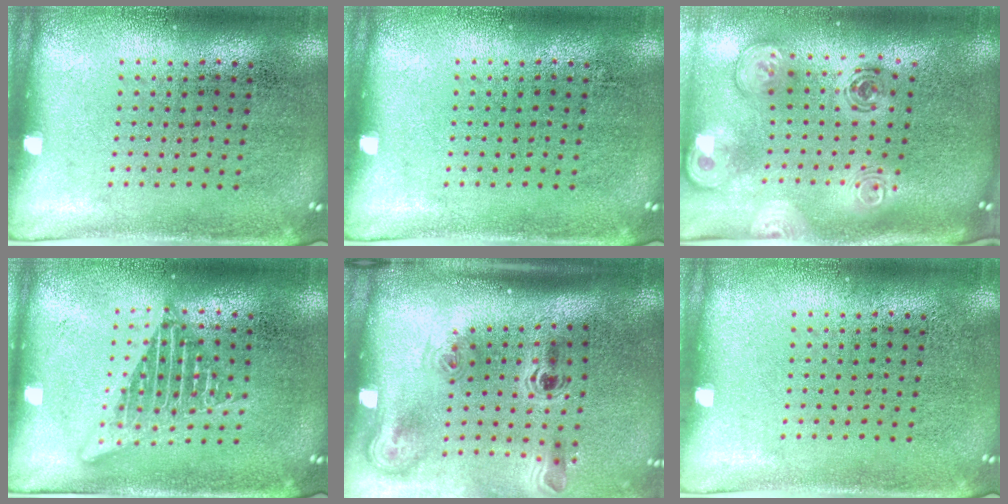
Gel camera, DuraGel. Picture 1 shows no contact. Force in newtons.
{"total": 0.0}
{"total": 2.6, "press": 1.9, "slide": 1.8}
{"total": 2.6, "press": 2.6, "slide": 0.3}
{"total": 2.3, "press": 1.4, "slide": 1.8}
{"total": 0.0}